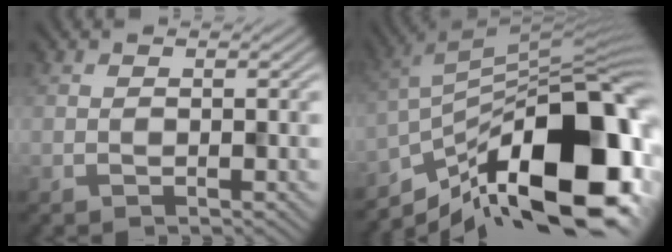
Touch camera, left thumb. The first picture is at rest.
{"total": 19.4, "force": [-10.0, 8.4, 14.3], "torque": [-0.226, -0.011, -0.168]}